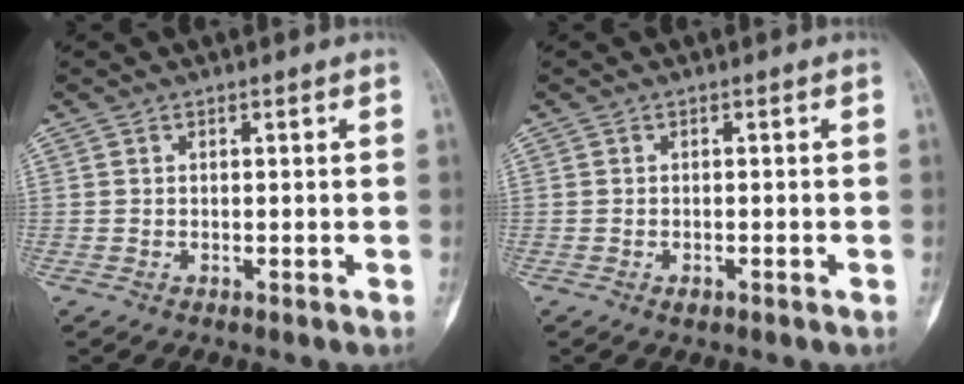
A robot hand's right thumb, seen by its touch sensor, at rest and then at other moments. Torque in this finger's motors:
{"motor_torque": [0.31, 0.13, 0.04, -0.14, -0.02]}